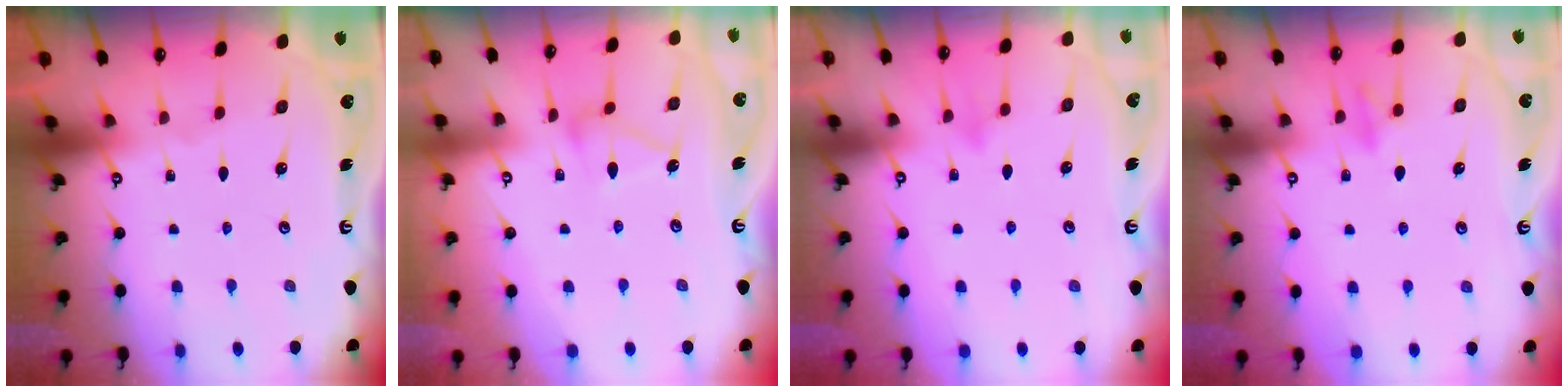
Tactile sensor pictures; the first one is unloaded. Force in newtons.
{"total": 10.8, "press": 10.8, "slide": 0.4}
{"total": 5.7, "press": 5.5, "slide": 1.4}
{"total": 8.9, "press": 8.8, "slide": 1.4}